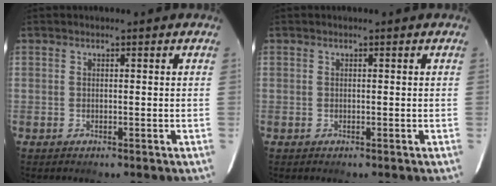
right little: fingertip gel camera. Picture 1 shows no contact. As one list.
[{"total": 0.0}]